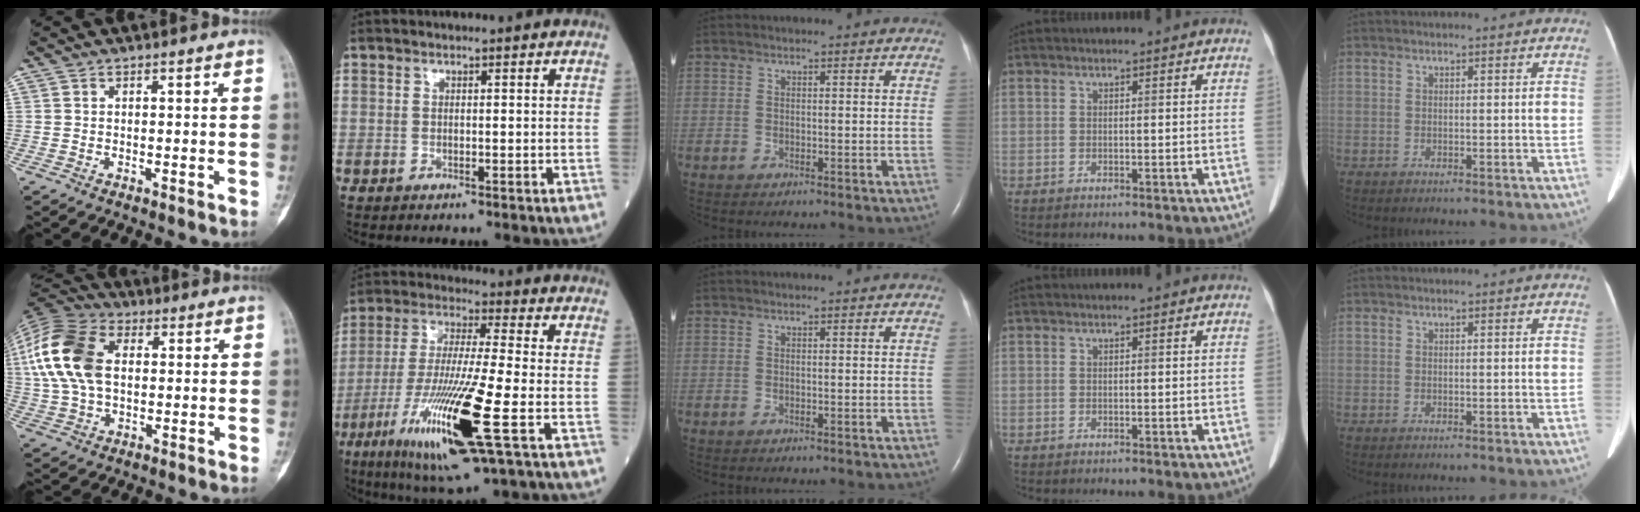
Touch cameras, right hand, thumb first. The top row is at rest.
{"thumb": {"total": 17.0, "force": [2.8, 10.7, 12.9], "torque": [-0.270, 0.017, 0.048]}, "index": {"total": 18.1, "force": [-6.6, 0.6, 16.8], "torque": [-0.355, -0.039, -0.122]}}